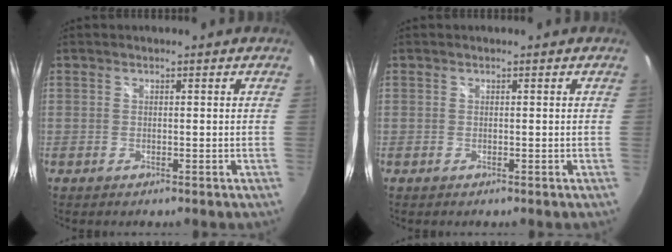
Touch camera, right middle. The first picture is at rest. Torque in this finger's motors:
{"motor_torque": [0.00, 0.00, 0.00, 0.00]}